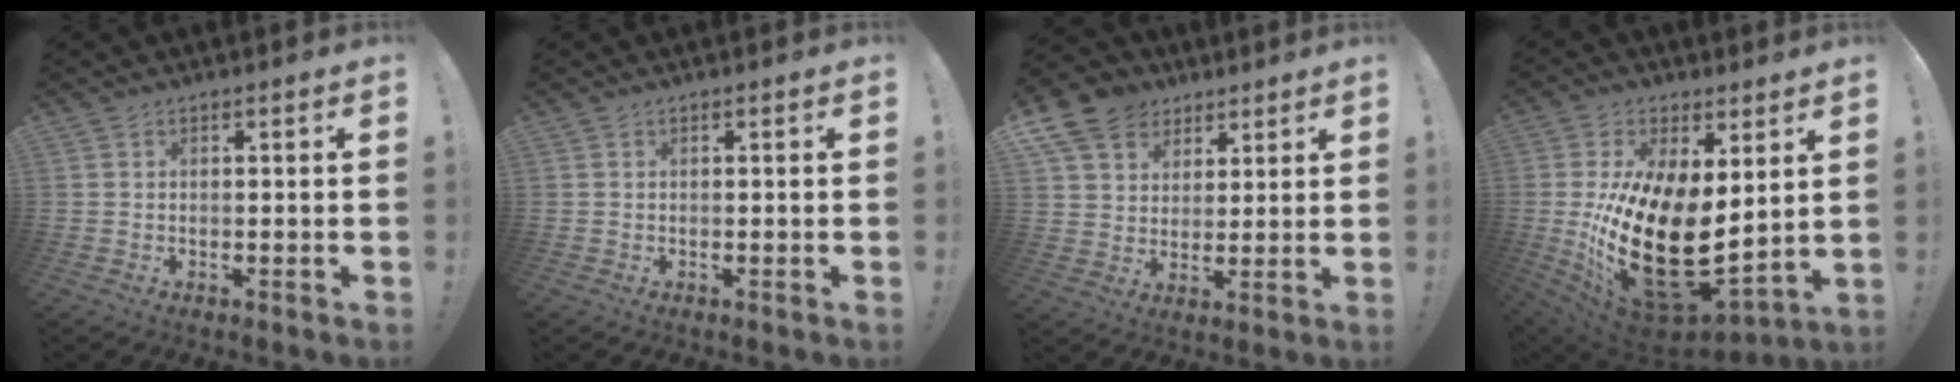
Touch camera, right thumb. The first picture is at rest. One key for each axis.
{"total": 0.0}
{"total": 11.8, "fx": 6.4, "fy": 9.3, "fz": 3.8, "tx": -0.060, "ty": -0.040, "tz": 0.129}
{"total": 27.9, "fx": -2.5, "fy": 15.2, "fz": 23.2, "tx": -0.436, "ty": -0.006, "tz": -0.016}